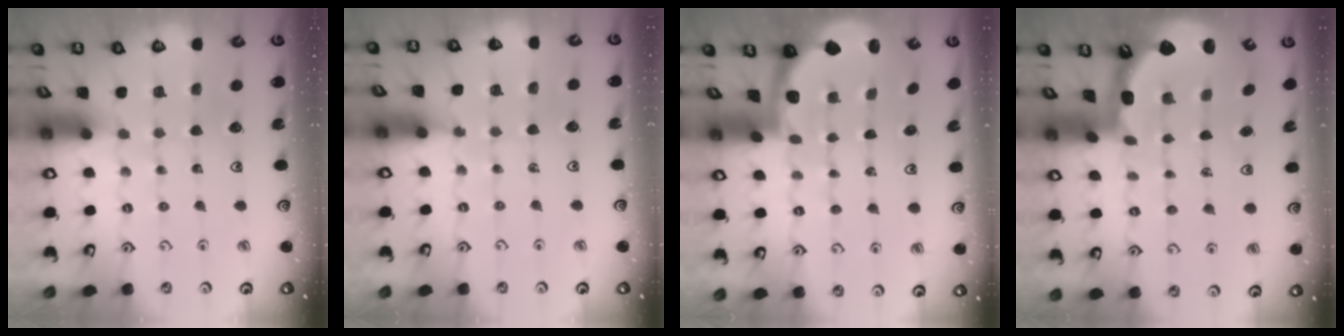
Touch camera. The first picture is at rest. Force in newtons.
{"total": 4.8, "press": 4.7, "slide": 1.0}
{"total": 1.8, "press": 1.7, "slide": 0.3}
{"total": 2.4, "press": 1.5, "slide": 1.9}